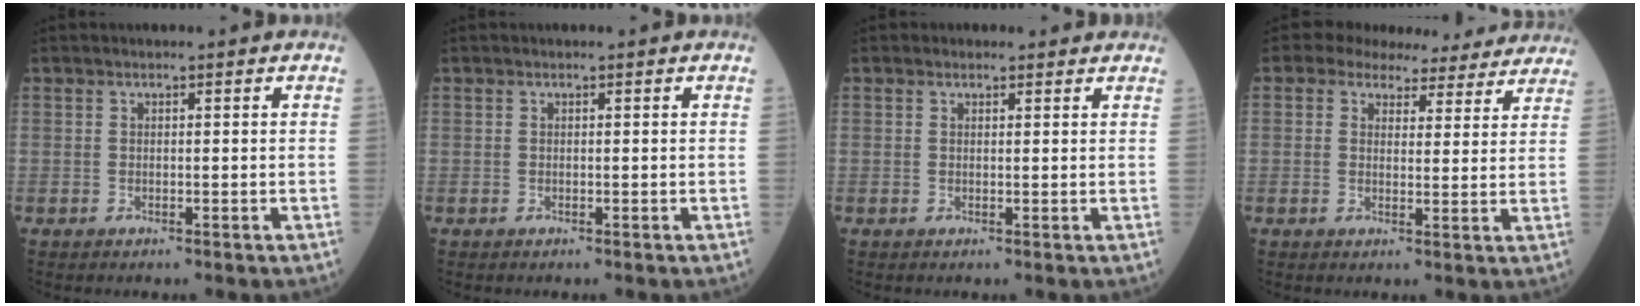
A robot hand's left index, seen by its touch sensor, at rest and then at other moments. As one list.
[{"total": 0.0}, {"total": 1.2, "force": [0.9, 0.8, 0.2], "torque": [-0.002, 0.001, 0.004]}, {"total": 11.6, "force": [10.0, 5.0, 2.8], "torque": [-0.014, 0.020, 0.101]}]